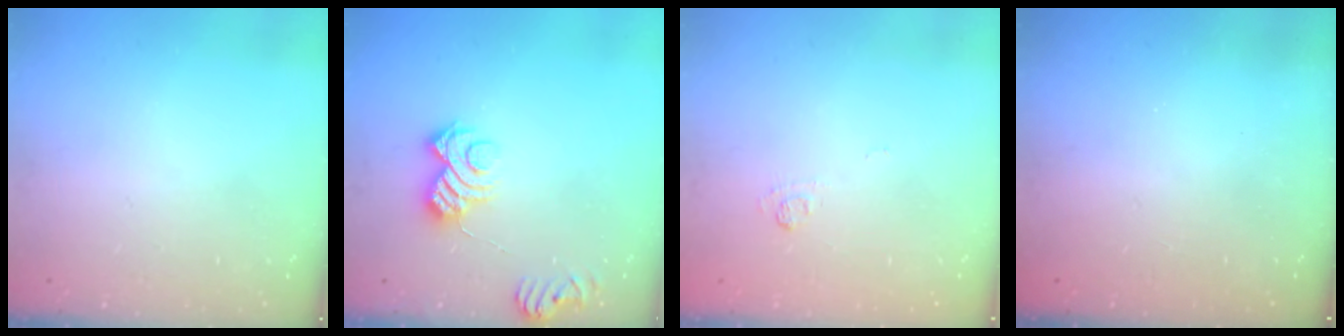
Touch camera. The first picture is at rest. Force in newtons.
{"total": 9.0, "press": 9.0, "slide": 1.1}
{"total": 6.6, "press": 6.5, "slide": 1.3}
{"total": 2.5, "press": 2.3, "slide": 0.8}